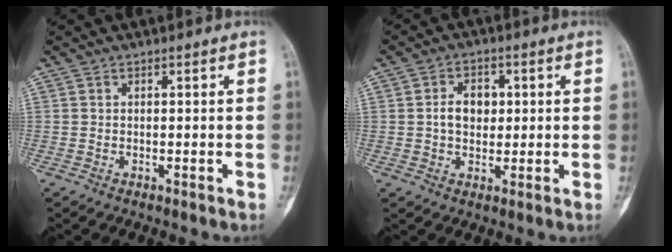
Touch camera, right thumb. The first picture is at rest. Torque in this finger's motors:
{"motor_torque": [0.75, 0.75, 0.64, -0.09, 0.25]}